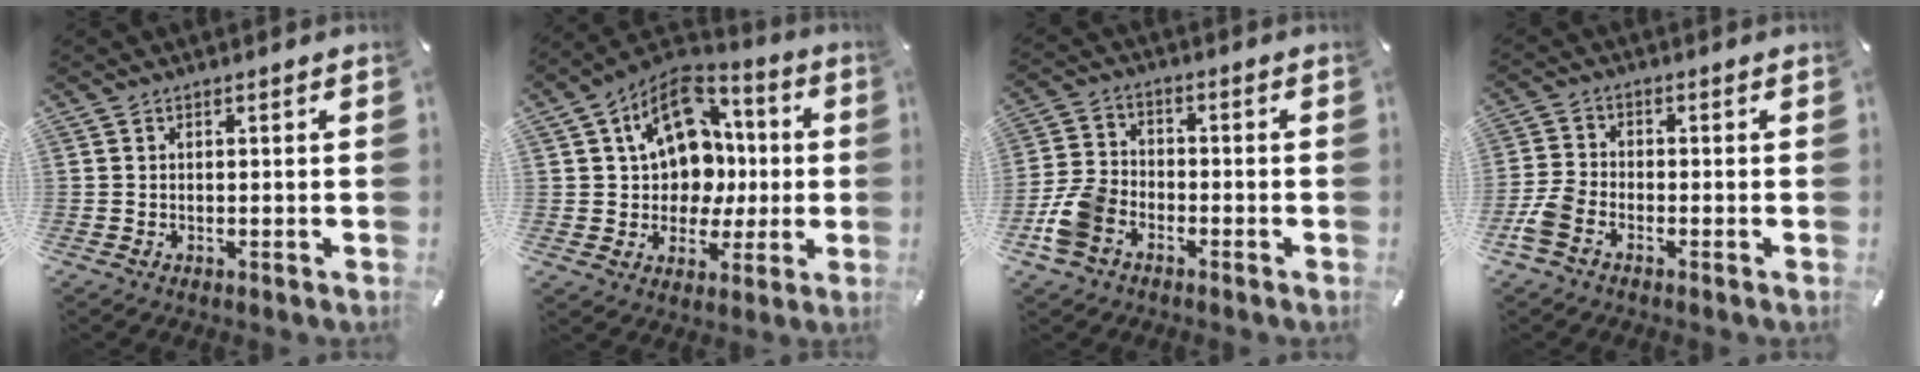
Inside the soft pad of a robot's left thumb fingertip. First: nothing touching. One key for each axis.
{"total": 16.4, "fx": 3.2, "fy": 13.4, "fz": 8.9, "tx": -0.145, "ty": -0.012, "tz": 0.069}
{"total": 8.7, "fx": -4.4, "fy": 6.0, "fz": 4.5, "tx": -0.105, "ty": 0.021, "tz": -0.085}
{"total": 5.2, "fx": -2.8, "fy": 3.2, "fz": 3.0, "tx": -0.072, "ty": 0.009, "tz": -0.056}